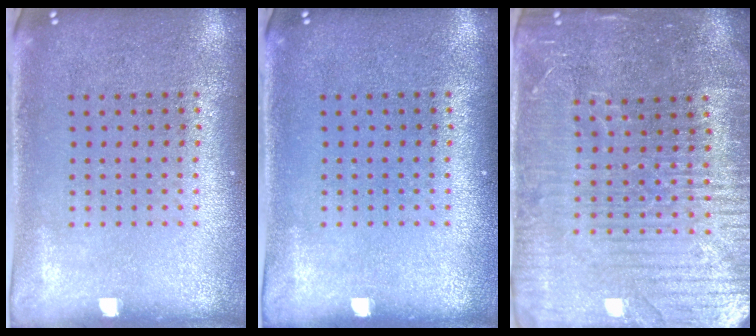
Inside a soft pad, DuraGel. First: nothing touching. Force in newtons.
{"total": 0.0}
{"total": 4.7, "press": 4.4, "slide": 1.6}